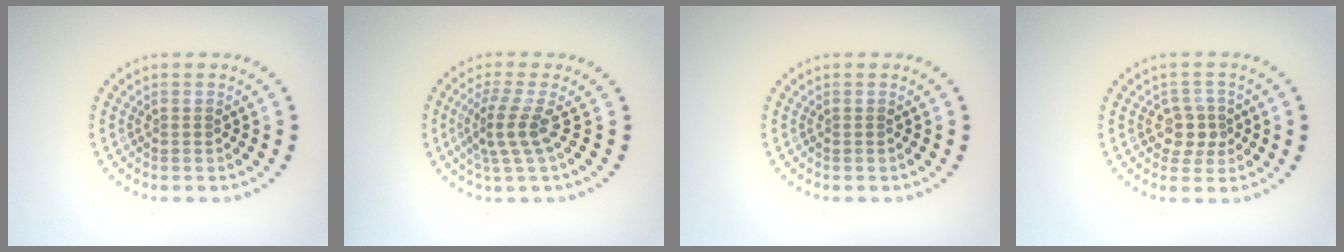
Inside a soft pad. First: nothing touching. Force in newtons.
{"total": 2.9, "press": 2.0, "slide": 2.1}
{"total": 0.0}
{"total": 2.4, "press": 2.1, "slide": 1.0}